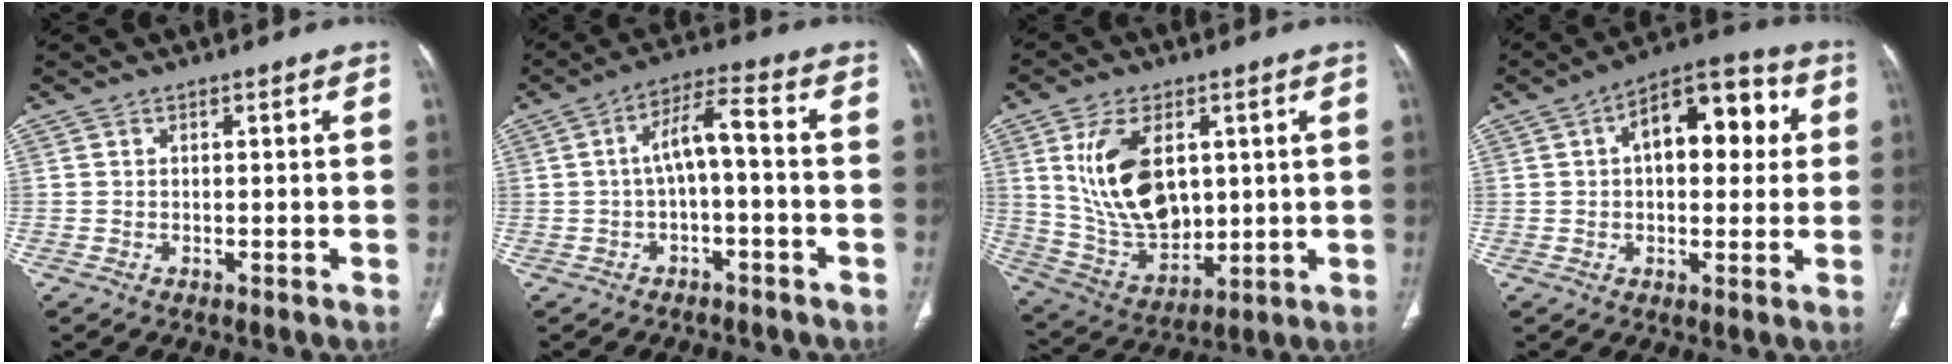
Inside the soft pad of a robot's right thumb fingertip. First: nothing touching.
{"total": 6.8, "force": [-0.8, 2.3, 6.4], "torque": [-0.118, 0.042, -0.018]}
{"total": 16.2, "force": [3.7, 9.9, 12.2], "torque": [-0.199, -0.016, 0.087]}
{"total": 14.8, "force": [3.1, 8.1, 12.0], "torque": [-0.130, 0.025, 0.039]}